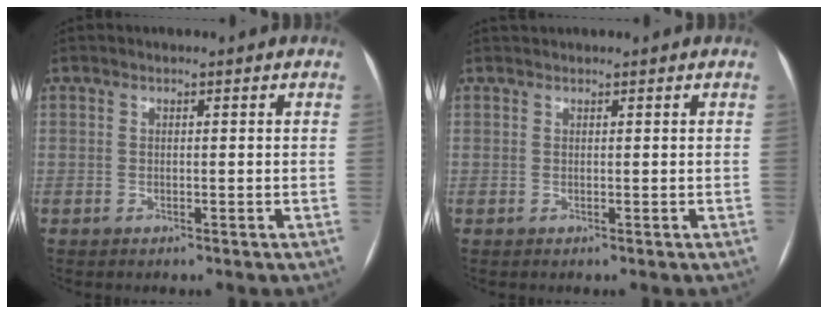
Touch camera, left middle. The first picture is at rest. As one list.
[{"total": 0.8, "force": [0.8, 0.1, 0.0], "torque": [-0.007, 0.017, 0.018]}]